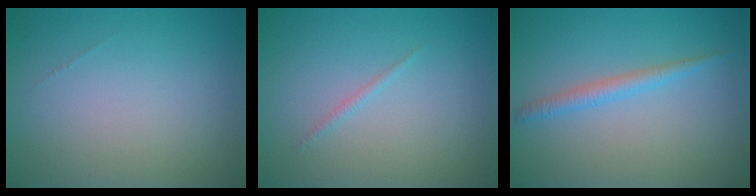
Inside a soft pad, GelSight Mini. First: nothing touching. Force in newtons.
{"total": 0.6, "press": 0.6, "slide": 0.1}
{"total": 1.8, "press": 1.8, "slide": 0.1}